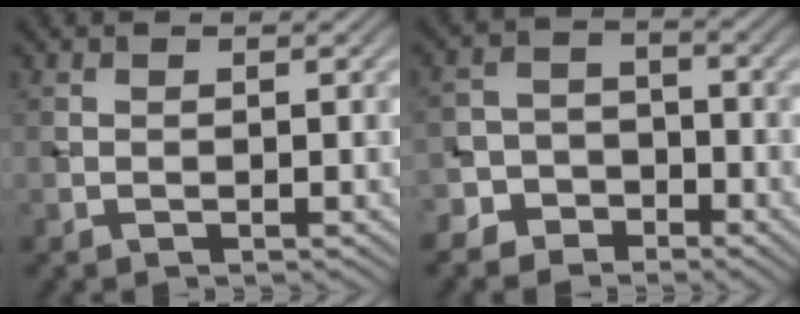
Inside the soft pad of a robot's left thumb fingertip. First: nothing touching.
{"total": 5.2, "force": [-3.8, 3.4, 1.0], "torque": [0.000, 0.006, -0.083]}